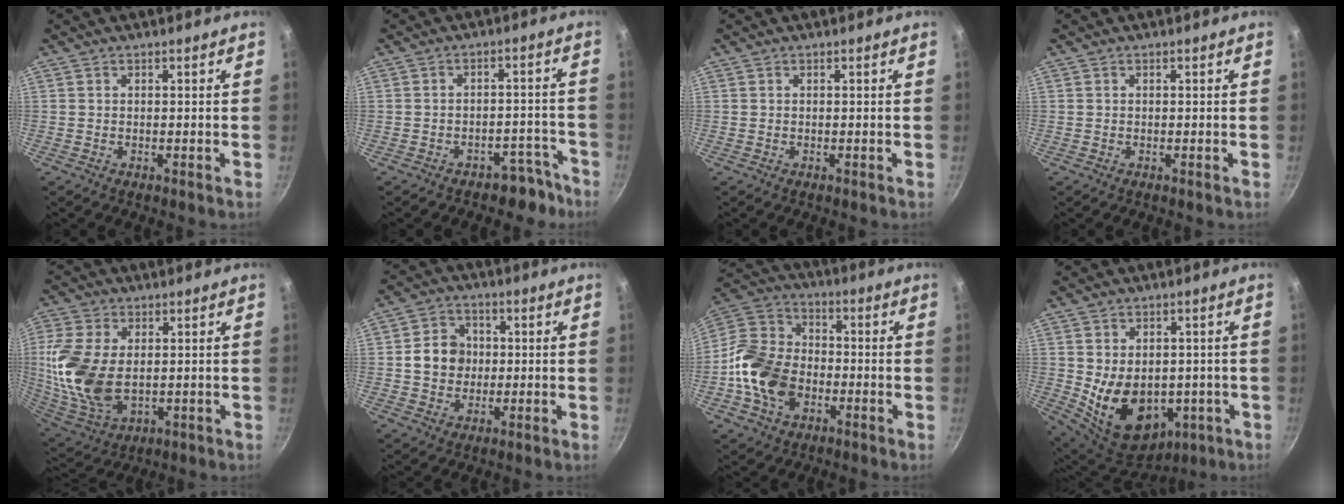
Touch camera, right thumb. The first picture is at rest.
{"total": 5.9, "force": [-4.6, 3.5, 1.6], "torque": [0.030, 0.073, -0.043]}
{"total": 0.0}
{"total": 0.0}
{"total": 16.8, "force": [1.3, 10.5, 13.0], "torque": [-0.275, -0.018, 0.034]}
{"total": 8.1, "force": [0.3, 7.1, 3.9], "torque": [-0.034, 0.010, -0.003]}
{"total": 16.6, "force": [-4.4, 12.0, 10.5], "torque": [-0.185, 0.036, -0.097]}
{"total": 15.2, "force": [-1.6, 11.0, 10.3], "torque": [-0.144, -0.014, 0.008]}